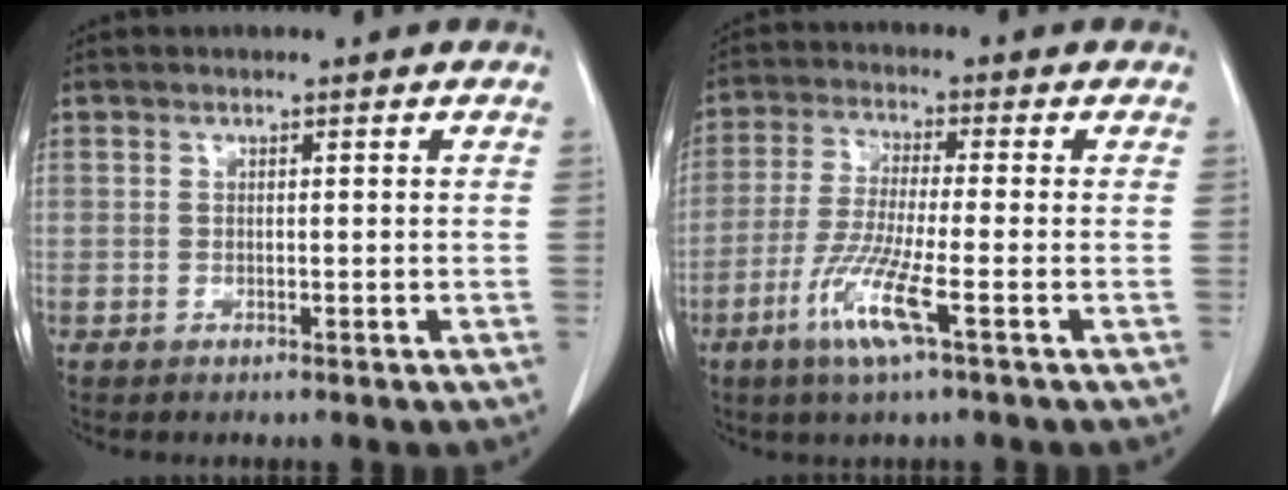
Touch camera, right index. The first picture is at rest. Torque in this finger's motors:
{"motor_torque": [0.86, -0.39, 0.33, 0.16]}